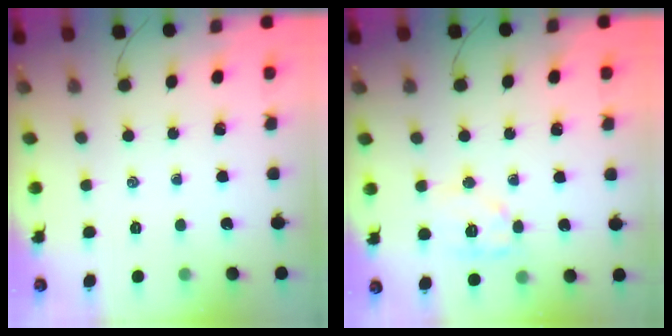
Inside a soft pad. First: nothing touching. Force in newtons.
{"total": 9.7, "press": 9.7, "slide": 0.7}